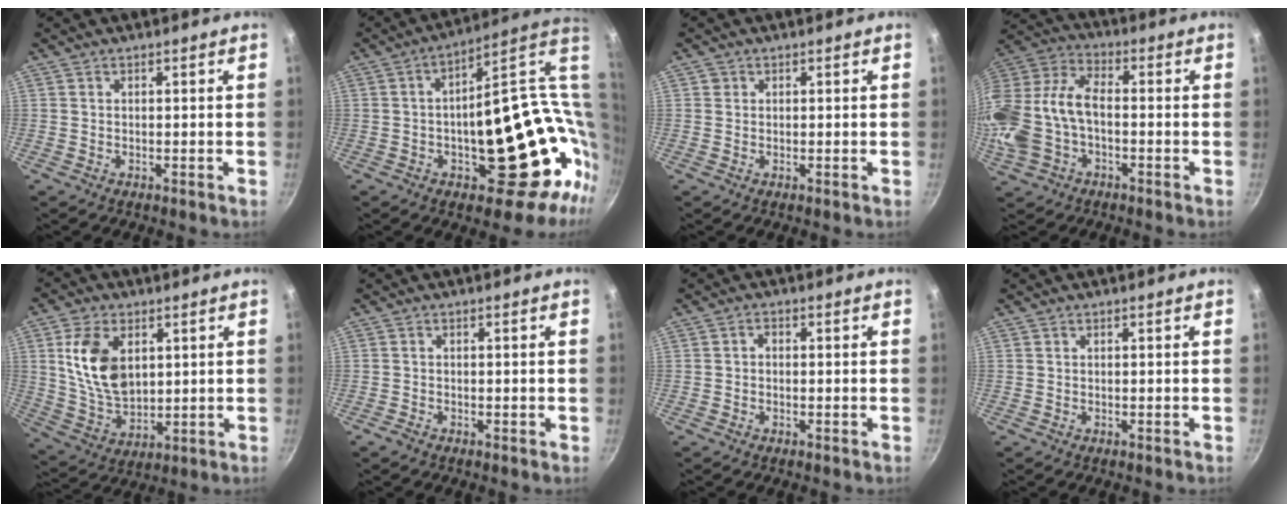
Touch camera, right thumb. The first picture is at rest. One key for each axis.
{"total": 26.8, "fx": 1.9, "fy": 13.2, "fz": 23.3, "tx": -0.275, "ty": 0.005, "tz": 0.047}
{"total": 0.9, "fx": 0.2, "fy": 0.8, "fz": 0.1, "tx": 0.002, "ty": 0.001, "tz": 0.000}
{"total": 19.2, "fx": -3.2, "fy": 12.4, "fz": 14.3, "tx": -0.318, "ty": 0.039, "tz": -0.070}
{"total": 13.3, "fx": 3.4, "fy": 8.5, "fz": 9.6, "tx": -0.159, "ty": -0.021, "tz": 0.075}
{"total": 1.2, "fx": -0.7, "fy": 0.6, "fz": 0.7, "tx": -0.016, "ty": 0.003, "tz": -0.015}
{"total": 1.3, "fx": -0.3, "fy": 1.0, "fz": 0.8, "tx": -0.013, "ty": 0.008, "tz": -0.006}
{"total": 0.0}